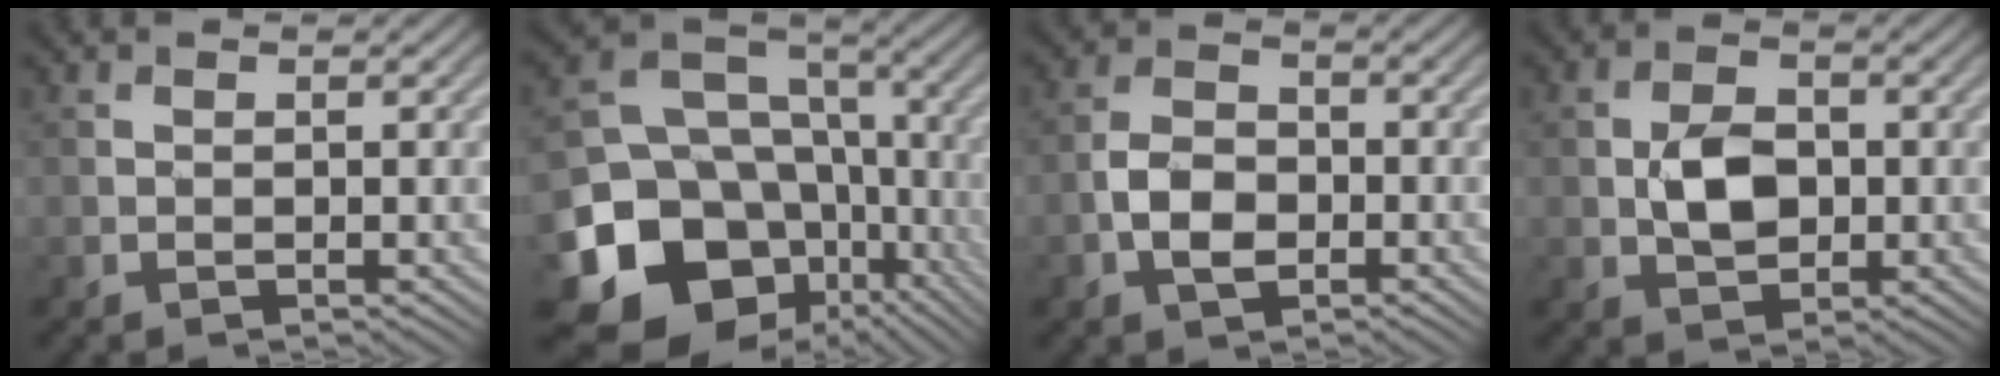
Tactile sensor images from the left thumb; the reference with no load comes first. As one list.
[{"total": 20.7, "force": [-8.0, 16.8, 9.0], "torque": [-0.204, -0.055, -0.111]}, {"total": 4.8, "force": [-1.8, 3.1, 3.2], "torque": [-0.064, 0.001, -0.039]}, {"total": 4.8, "force": [-0.2, 3.3, 3.5], "torque": [-0.069, -0.001, -0.007]}]